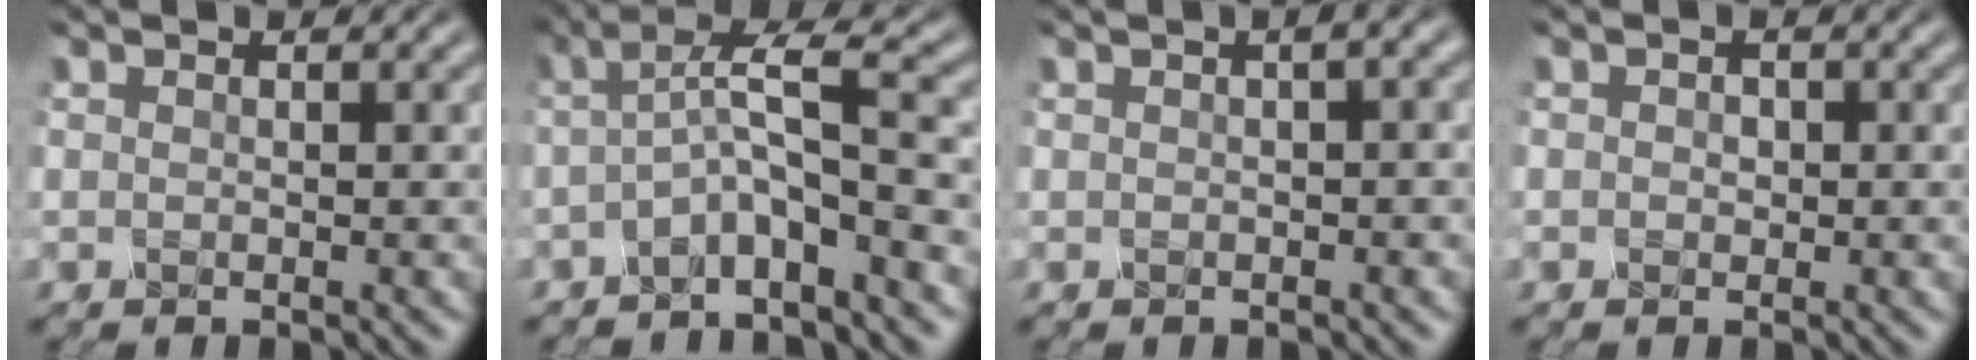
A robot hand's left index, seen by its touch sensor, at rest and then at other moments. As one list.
[{"total": 4.2, "force": [-1.6, 0.6, 3.9], "torque": [-0.069, 0.013, -0.043]}, {"total": 2.5, "force": [1.0, 0.7, 2.1], "torque": [-0.043, 0.014, 0.015]}, {"total": 0.9, "force": [-0.3, 0.7, 0.3], "torque": [-0.006, 0.001, -0.007]}]